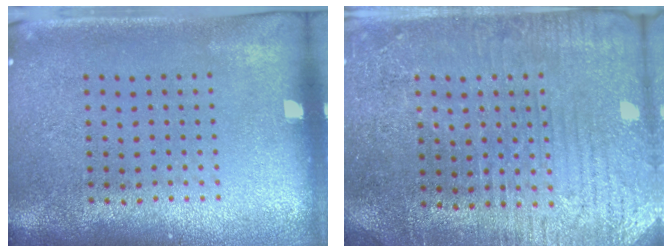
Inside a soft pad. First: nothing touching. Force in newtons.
{"total": 3.1, "press": 3.0, "slide": 0.6}